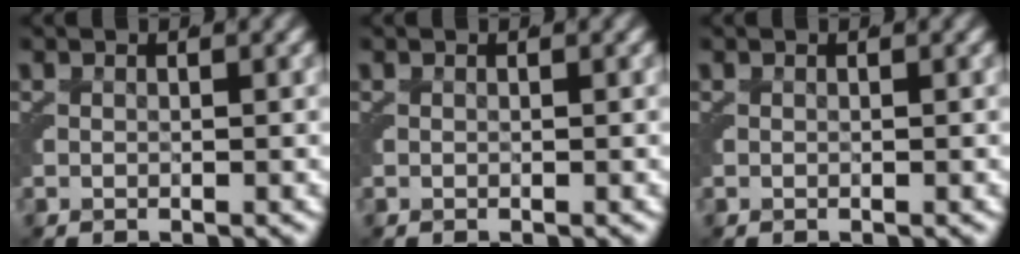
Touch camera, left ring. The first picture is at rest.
{"total": 0.0}
{"total": 0.0}